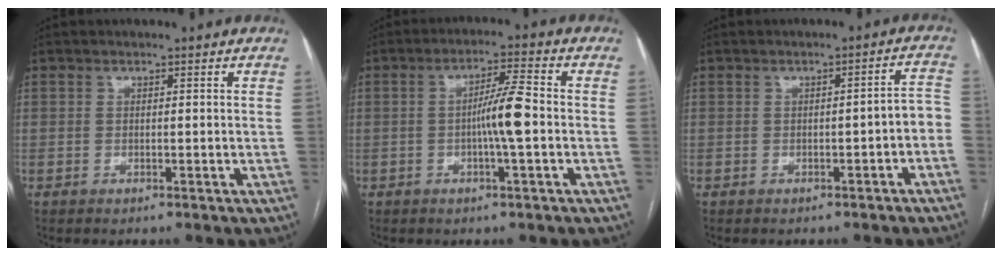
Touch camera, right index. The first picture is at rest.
{"total": 6.1, "force": [-0.9, -0.1, 6.0], "torque": [-0.107, 0.007, -0.017]}
{"total": 3.5, "force": [-1.7, 0.8, 3.0], "torque": [-0.026, 0.019, -0.020]}